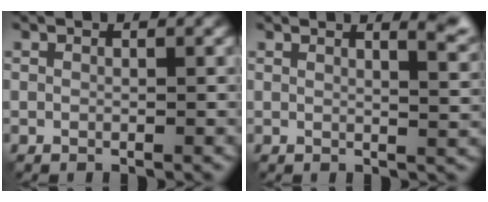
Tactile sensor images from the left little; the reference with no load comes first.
{"total": 4.5, "force": [3.2, 1.4, 2.8], "torque": [-0.014, 0.016, 0.028]}